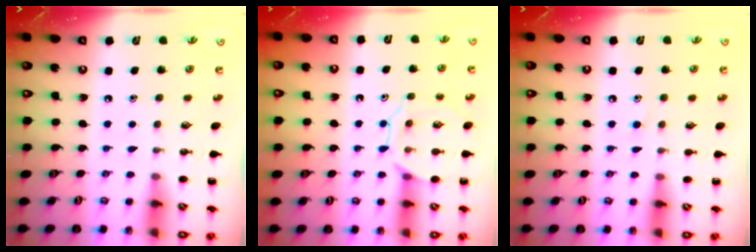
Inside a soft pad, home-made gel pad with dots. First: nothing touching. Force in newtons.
{"total": 11.1, "press": 11.0, "slide": 0.8}
{"total": 7.4, "press": 6.9, "slide": 2.6}